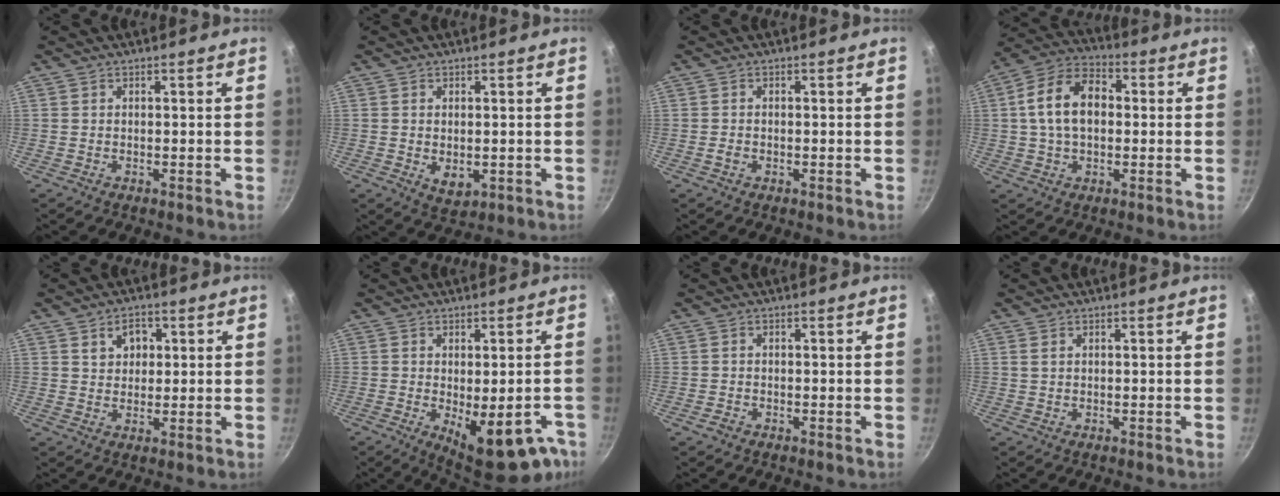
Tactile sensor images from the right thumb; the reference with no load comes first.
{"total": 4.2, "force": [-0.3, 2.7, 3.1], "torque": [-0.049, -0.014, 0.002]}
{"total": 1.1, "force": [-0.4, 0.8, 0.6], "torque": [-0.014, 0.002, -0.010]}
{"total": 12.9, "force": [1.1, 8.5, 9.6], "torque": [-0.149, 0.027, 0.003]}
{"total": 4.6, "force": [1.7, 3.5, 2.5], "torque": [-0.018, -0.003, 0.027]}
{"total": 15.3, "force": [-5.8, 6.5, 12.6], "torque": [-0.124, -0.010, -0.060]}
{"total": 1.2, "force": [-0.8, 0.8, 0.3], "torque": [-0.007, 0.007, -0.016]}
{"total": 0.8, "force": [0.4, 0.4, 0.5], "torque": [-0.012, 0.002, 0.008]}